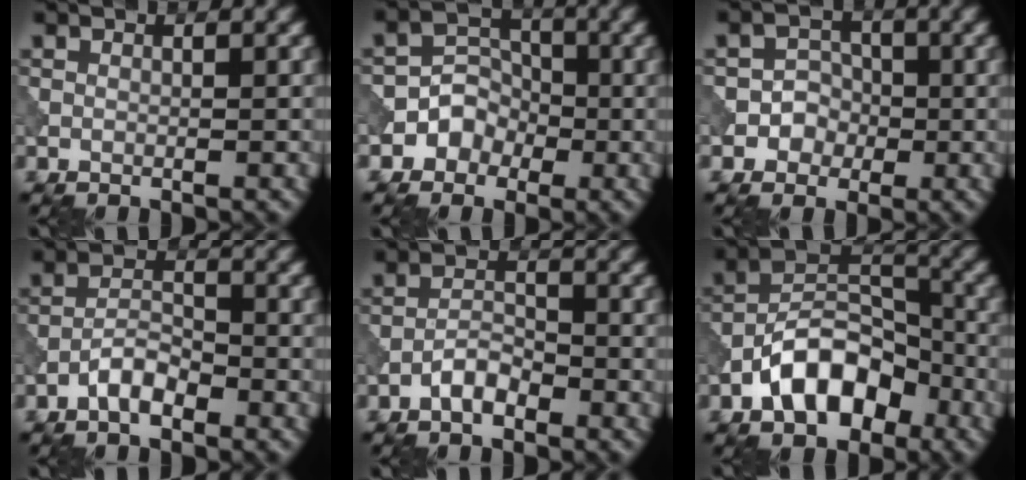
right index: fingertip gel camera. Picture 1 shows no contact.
{"total": 2.7, "force": [-1.2, 2.3, 0.7], "torque": [0.016, 0.012, -0.035]}
{"total": 2.2, "force": [-0.6, 2.0, 0.5], "torque": [0.016, 0.004, -0.019]}
{"total": 2.7, "force": [-1.8, 1.0, 1.8], "torque": [-0.032, 0.009, -0.039]}
{"total": 2.4, "force": [-1.6, 1.0, 1.5], "torque": [-0.025, 0.009, -0.034]}
{"total": 8.0, "force": [-4.2, 4.5, 5.2], "torque": [-0.079, 0.014, -0.084]}